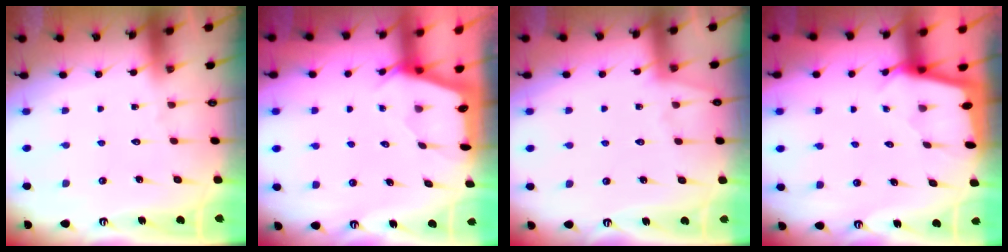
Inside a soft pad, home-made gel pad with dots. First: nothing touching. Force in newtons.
{"total": 2.1, "press": 2.1, "slide": 0.3}
{"total": 1.6, "press": 1.5, "slide": 0.4}
{"total": 1.8, "press": 1.8, "slide": 0.3}